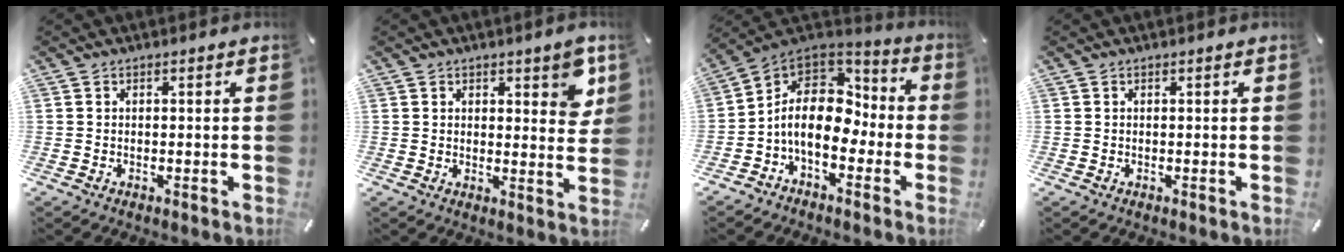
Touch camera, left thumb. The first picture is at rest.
{"total": 5.8, "force": [3.3, 2.8, 3.8], "torque": [-0.033, -0.021, 0.051]}
{"total": 12.3, "force": [-2.0, 8.9, 8.3], "torque": [-0.160, 0.003, -0.036]}
{"total": 0.0}